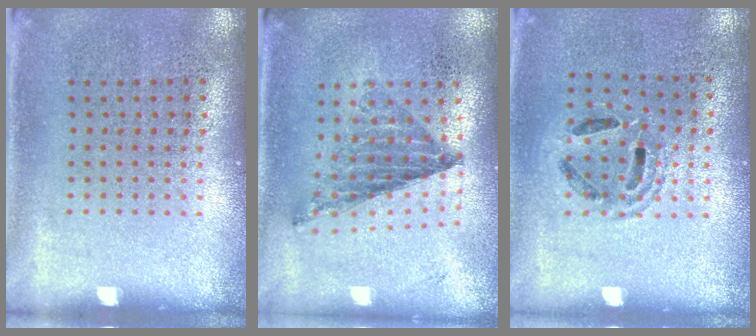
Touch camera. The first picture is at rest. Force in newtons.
{"total": 0.8, "press": 0.8, "slide": 0.1}
{"total": 1.2, "press": 1.1, "slide": 0.4}